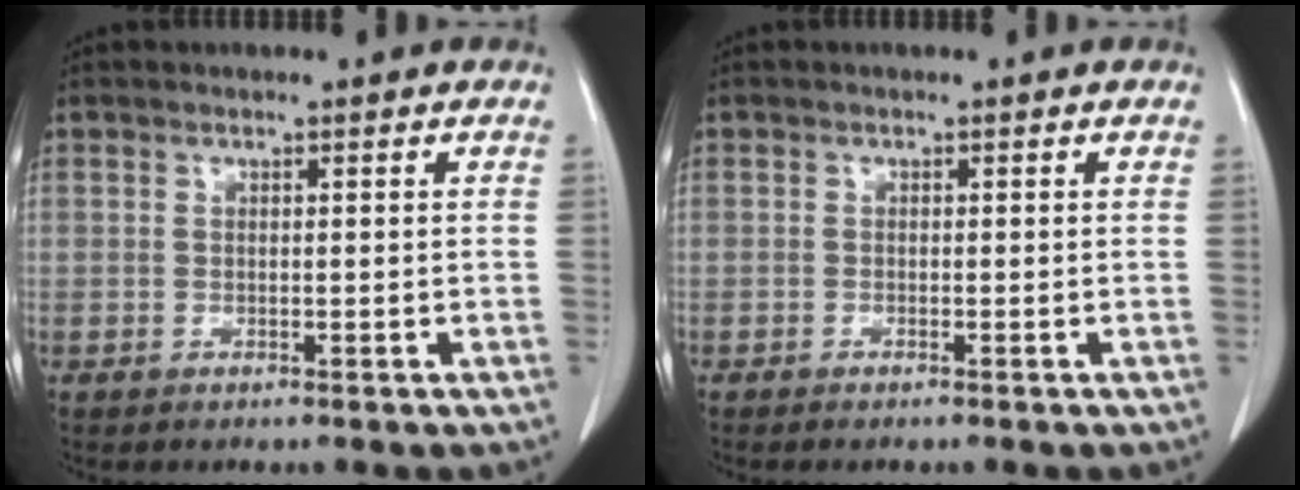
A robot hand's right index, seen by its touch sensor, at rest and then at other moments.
{"total": 0.6, "force": [-0.5, 0.0, 0.3], "torque": [-0.009, -0.001, -0.008]}